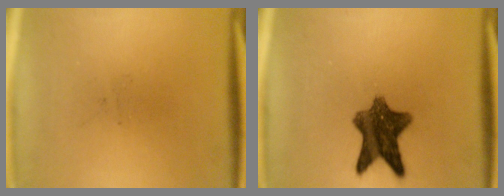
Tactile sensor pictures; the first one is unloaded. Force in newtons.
{"total": 9.5}